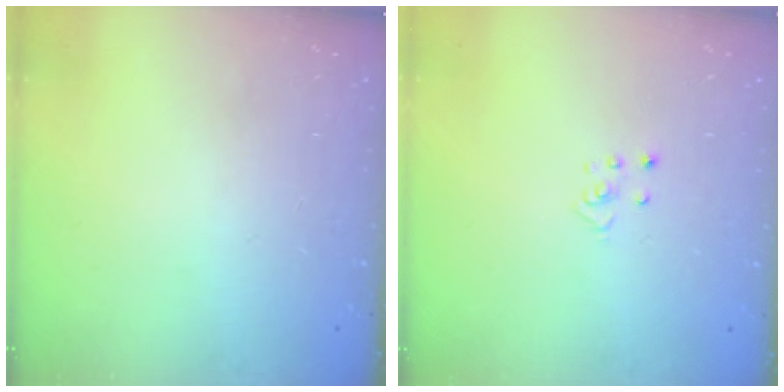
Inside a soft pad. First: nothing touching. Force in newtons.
{"total": 2.3, "press": 2.3, "slide": 0.2}